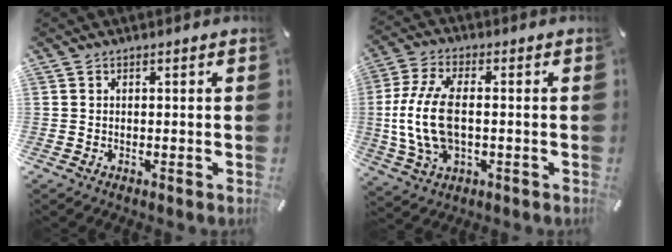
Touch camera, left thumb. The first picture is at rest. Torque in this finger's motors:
{"motor_torque": [1.20, 1.11, 1.91, 0.06, 0.63]}